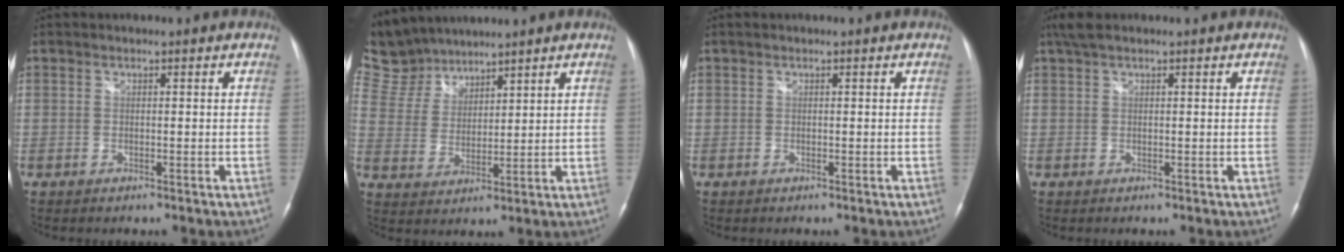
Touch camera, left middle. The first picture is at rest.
{"total": 9.9, "force": [9.3, 3.5, 0.6], "torque": [-0.029, 0.013, 0.202]}
{"total": 0.0}
{"total": 2.7, "force": [2.0, 0.5, 1.8], "torque": [-0.044, 0.023, 0.041]}